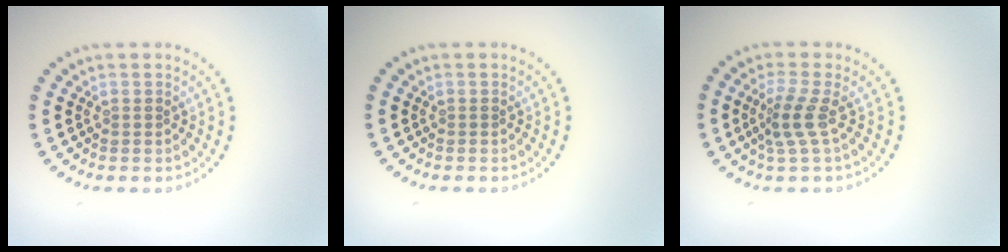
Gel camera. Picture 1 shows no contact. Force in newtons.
{"total": 0.0}
{"total": 2.4, "press": 1.7, "slide": 1.7}